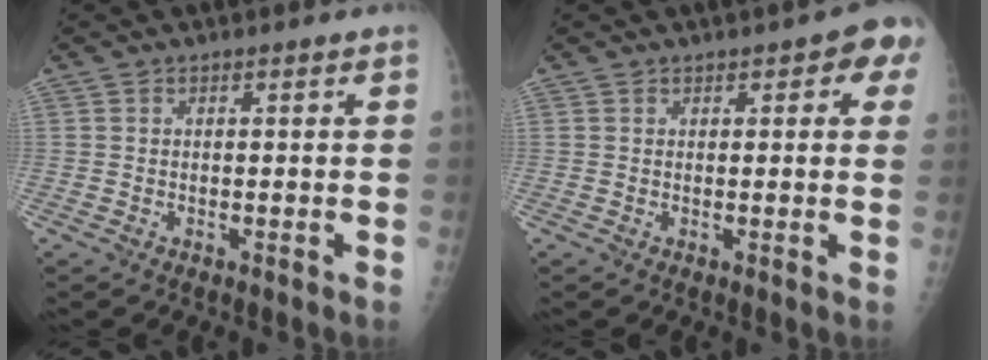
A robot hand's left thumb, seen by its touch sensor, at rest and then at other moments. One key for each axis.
{"total": 5.2, "fx": 2.3, "fy": 2.4, "fz": 3.9, "tx": -0.017, "ty": -0.001, "tz": 0.018}